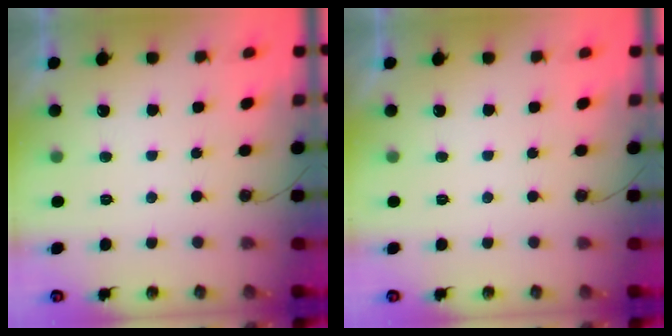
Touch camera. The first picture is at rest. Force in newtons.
{"total": 0.0}